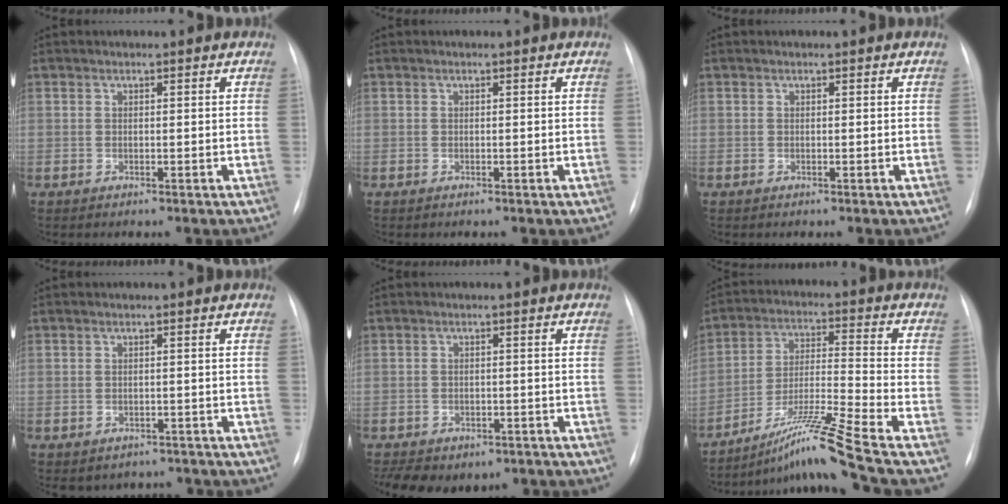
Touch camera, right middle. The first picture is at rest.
{"total": 0.0}
{"total": 0.0}
{"total": 5.0, "force": [-4.2, 2.7, 0.2], "torque": [0.010, 0.017, -0.046]}
{"total": 11.0, "force": [-7.7, 6.5, 4.5], "torque": [-0.088, 0.009, -0.090]}
{"total": 12.4, "force": [-9.5, -3.1, 7.3], "torque": [-0.140, -0.012, -0.166]}